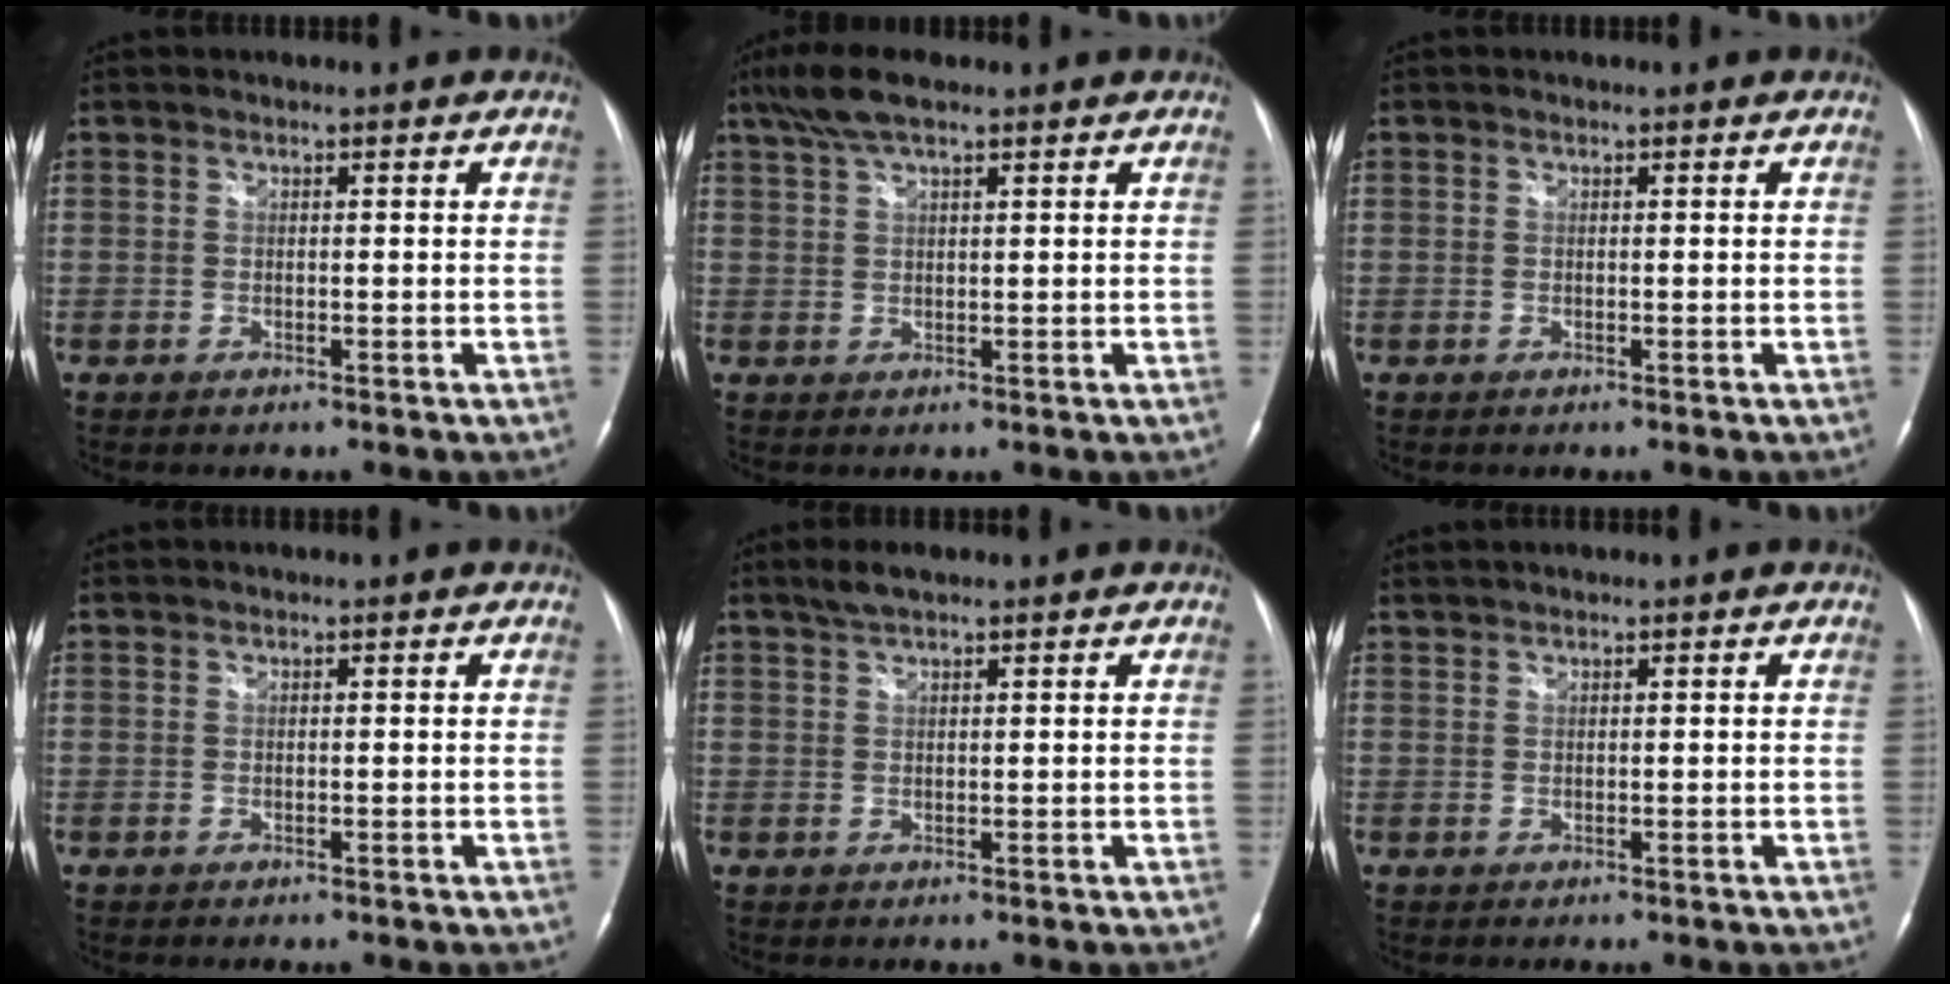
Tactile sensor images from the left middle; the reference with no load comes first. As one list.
[{"total": 5.6, "force": [4.0, 1.1, 3.7], "torque": [-0.083, 0.019, 0.076]}, {"total": 0.0}, {"total": 0.0}, {"total": 2.6, "force": [2.1, 0.3, 1.6], "torque": [-0.036, 0.006, 0.042]}, {"total": 1.0, "force": [1.0, -0.1, 0.2], "torque": [-0.009, 0.010, 0.026]}]